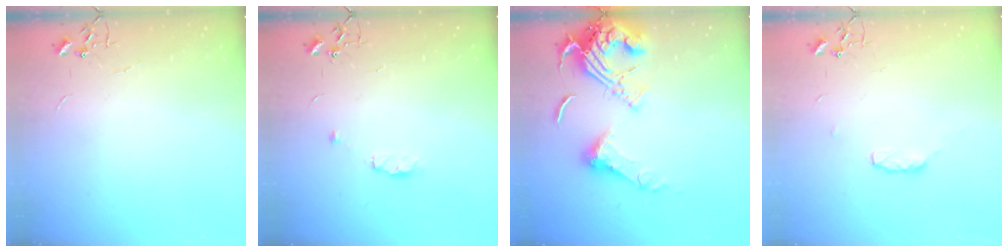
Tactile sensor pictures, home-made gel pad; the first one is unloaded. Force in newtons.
{"total": 6.0, "press": 6.0, "slide": 0.9}
{"total": 17.3, "press": 17.2, "slide": 1.8}
{"total": 5.7, "press": 5.6, "slide": 0.9}